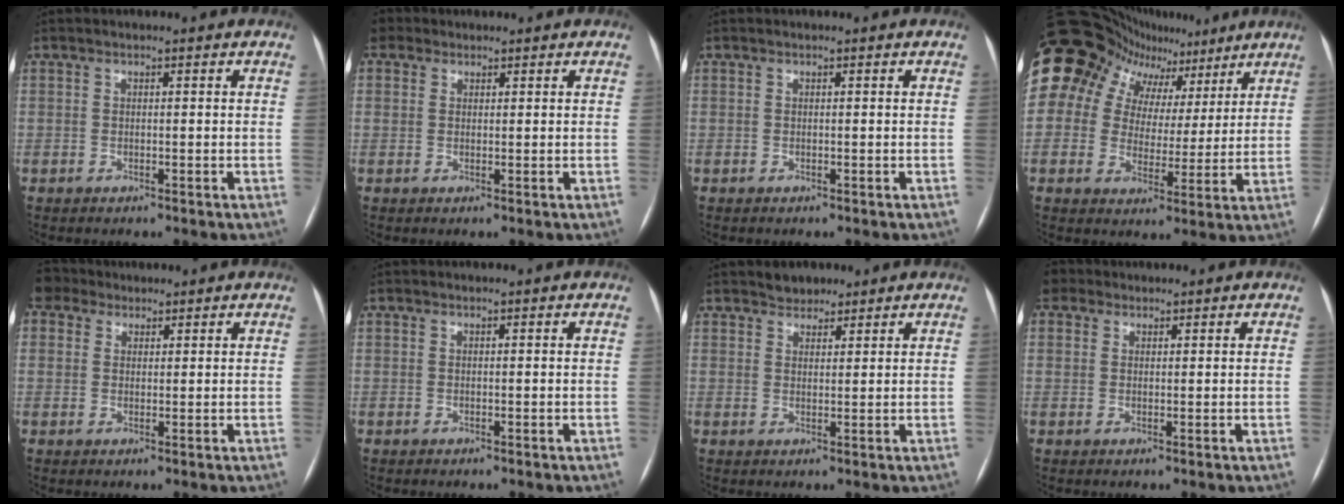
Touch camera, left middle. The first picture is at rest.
{"total": 3.0, "force": [1.4, 2.5, 0.8], "torque": [-0.018, 0.017, 0.027]}
{"total": 0.0}
{"total": 22.0, "force": [12.0, 16.6, 8.0], "torque": [-0.197, 0.094, 0.188]}
{"total": 4.0, "force": [2.9, 2.8, 0.5], "torque": [-0.015, 0.024, 0.054]}
{"total": 0.0}
{"total": 2.6, "force": [2.2, 1.4, 0.2], "torque": [-0.002, 0.005, 0.032]}
{"total": 3.4, "force": [1.9, 2.7, 0.7], "torque": [-0.017, 0.021, 0.035]}